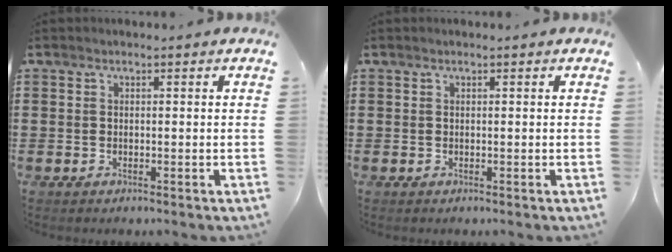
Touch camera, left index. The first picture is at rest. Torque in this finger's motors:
{"motor_torque": [0.24, 0.47, 0.02, 0.00]}